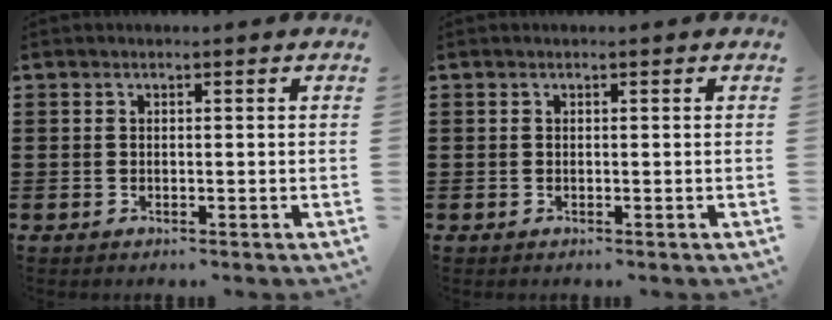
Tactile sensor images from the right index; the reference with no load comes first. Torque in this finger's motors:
{"motor_torque": [0.29, 0.38, 0.00, 0.00]}